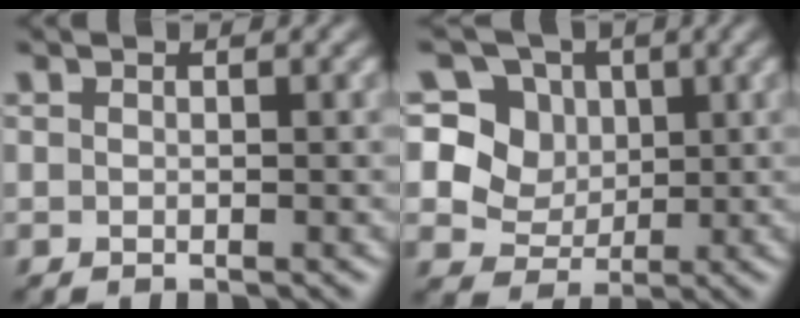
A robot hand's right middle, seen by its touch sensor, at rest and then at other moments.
{"total": 6.4, "force": [2.1, 5.6, 2.4], "torque": [-0.047, 0.001, 0.032]}